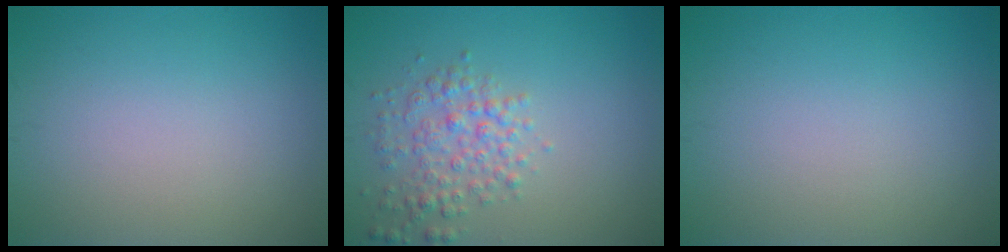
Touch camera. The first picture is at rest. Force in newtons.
{"total": 3.1, "press": 3.1, "slide": 0.1}
{"total": 0.0}